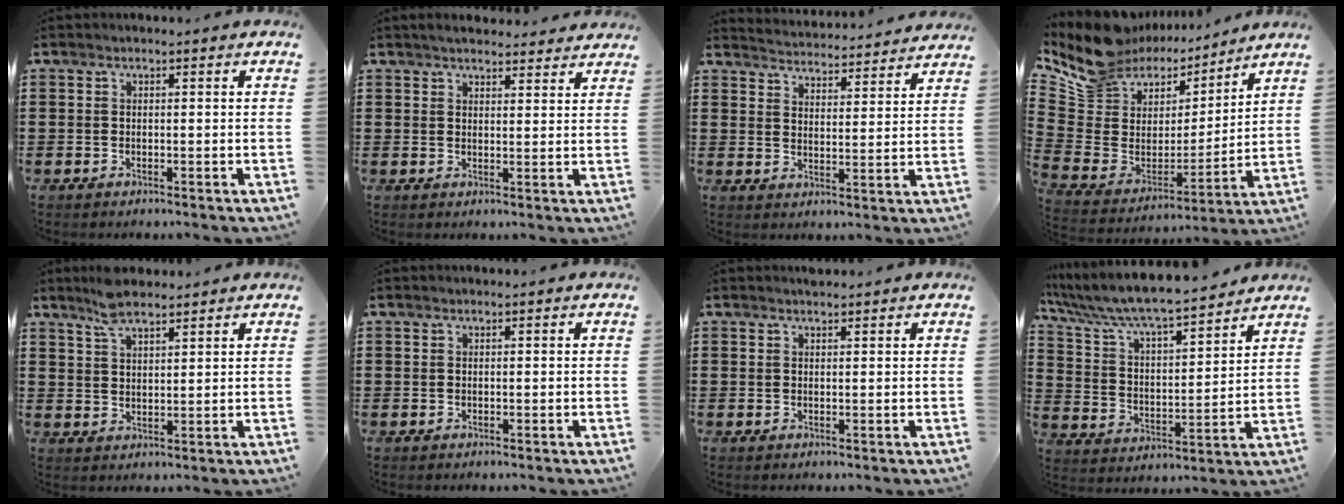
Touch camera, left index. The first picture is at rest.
{"total": 2.8, "force": [2.8, 0.4, 0.3], "torque": [-0.013, -0.004, 0.052]}
{"total": 4.1, "force": [4.0, -0.4, -0.5], "torque": [-0.010, -0.032, 0.067]}
{"total": 10.2, "force": [8.1, 6.0, 1.8], "torque": [-0.091, -0.055, 0.150]}
{"total": 4.9, "force": [4.1, 1.4, 2.2], "torque": [-0.054, -0.003, 0.077]}
{"total": 0.0}
{"total": 0.9, "force": [0.9, 0.2, 0.1], "torque": [-0.004, 0.000, 0.018]}
{"total": 7.0, "force": [6.5, 0.5, 2.6], "torque": [-0.080, -0.045, 0.106]}